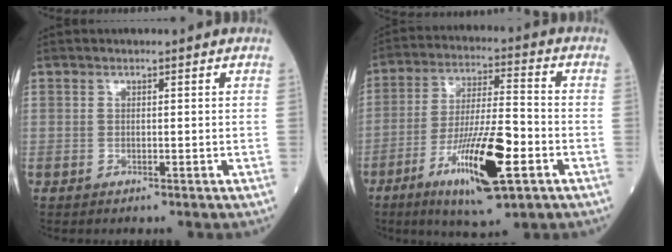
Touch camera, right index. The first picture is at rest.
{"total": 14.7, "force": [-6.1, 2.2, 13.1], "torque": [-0.244, -0.017, -0.101]}